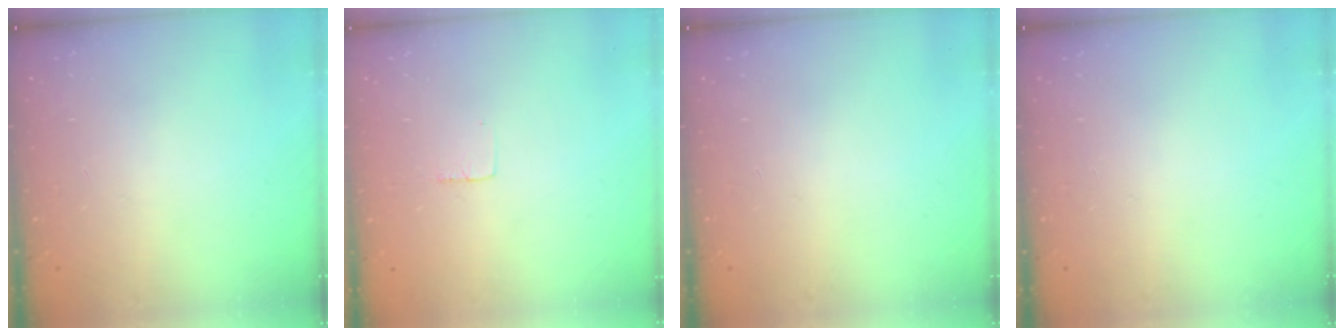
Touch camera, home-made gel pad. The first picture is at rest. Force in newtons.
{"total": 2.3, "press": 2.3, "slide": 0.1}
{"total": 0.0}
{"total": 0.0}